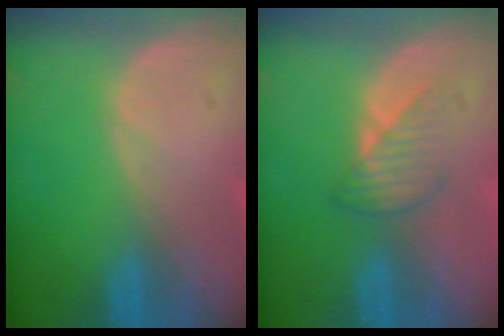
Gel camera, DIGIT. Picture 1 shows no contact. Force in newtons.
{"total": 3.4, "press": 3.2, "slide": 1.3}